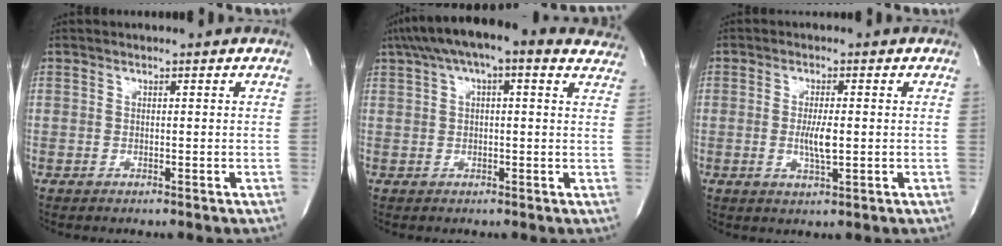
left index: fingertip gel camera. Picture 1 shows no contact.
{"total": 16.4, "force": [11.9, 4.8, 10.2], "torque": [-0.170, 0.067, 0.152]}
{"total": 3.9, "force": [-0.4, 0.7, 3.8], "torque": [-0.076, -0.006, -0.005]}